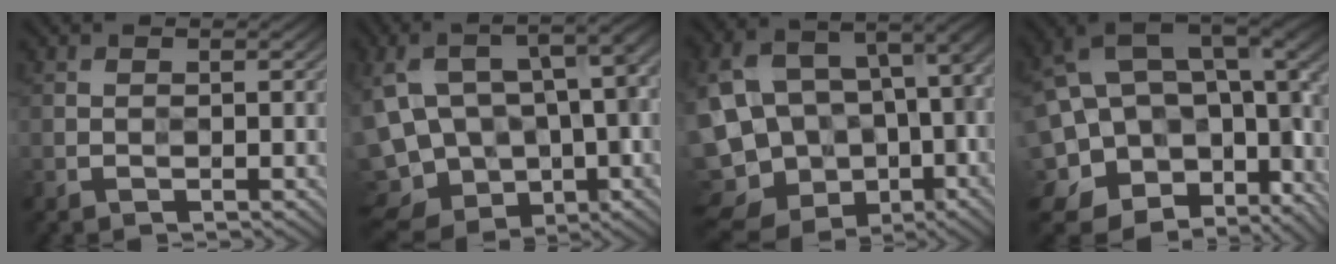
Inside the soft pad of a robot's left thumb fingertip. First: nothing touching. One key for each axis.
{"total": 18.1, "fx": -3.1, "fy": 11.2, "fz": 13.8, "tx": -0.285, "ty": -0.034, "tz": -0.002}
{"total": 18.9, "fx": -4.9, "fy": 13.8, "fz": 11.9, "tx": -0.270, "ty": -0.035, "tz": -0.050}
{"total": 17.6, "fx": -0.3, "fy": 11.5, "fz": 13.3, "tx": -0.263, "ty": -0.037, "tz": 0.062}